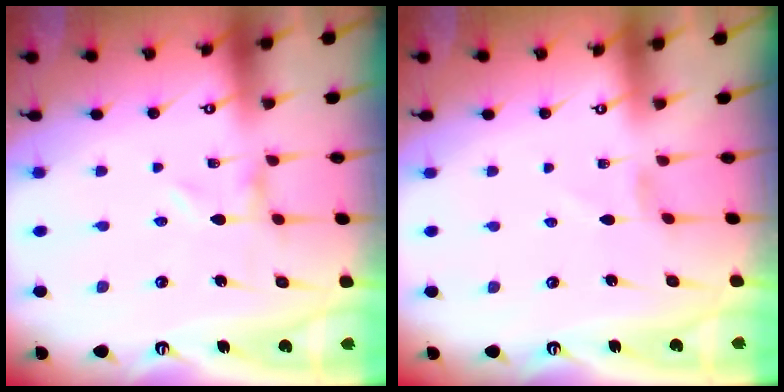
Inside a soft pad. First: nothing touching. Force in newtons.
{"total": 0.0}